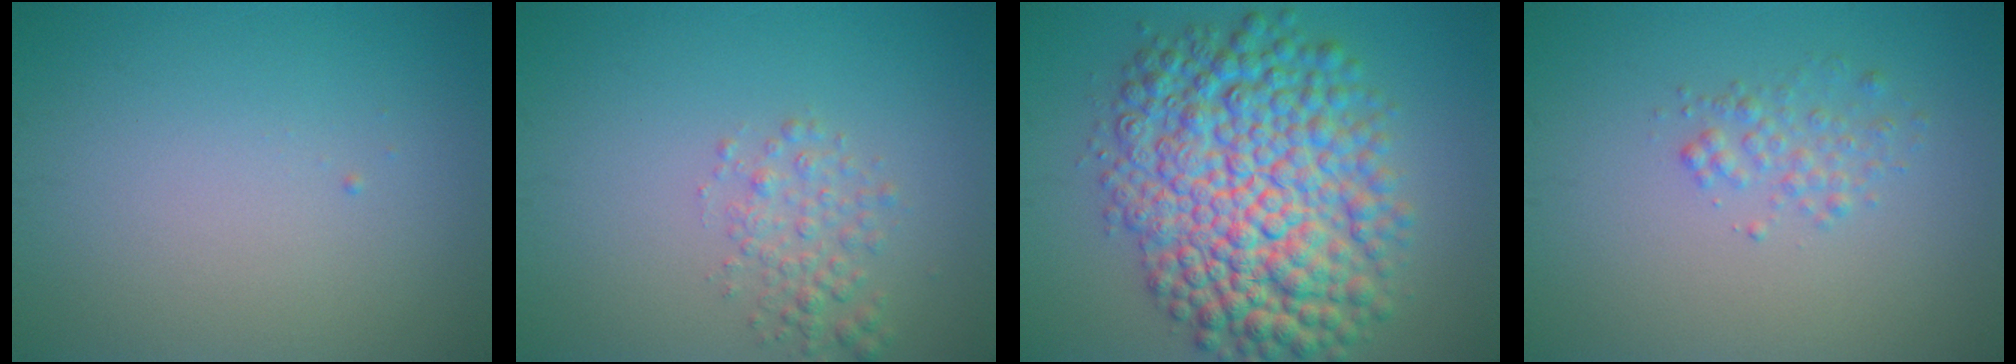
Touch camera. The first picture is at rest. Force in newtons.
{"total": 2.2, "press": 2.2, "slide": 0.1}
{"total": 12.0, "press": 12.0, "slide": 0.1}
{"total": 1.6, "press": 1.6, "slide": 0.1}